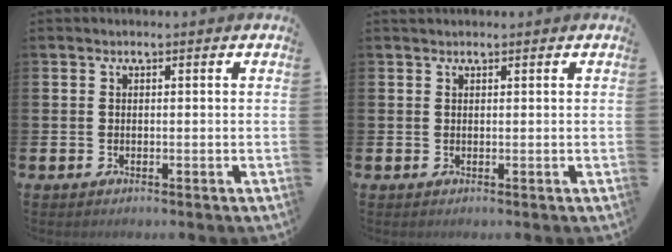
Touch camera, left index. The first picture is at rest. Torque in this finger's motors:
{"motor_torque": [0.10, 0.00, -0.02, 0.00]}